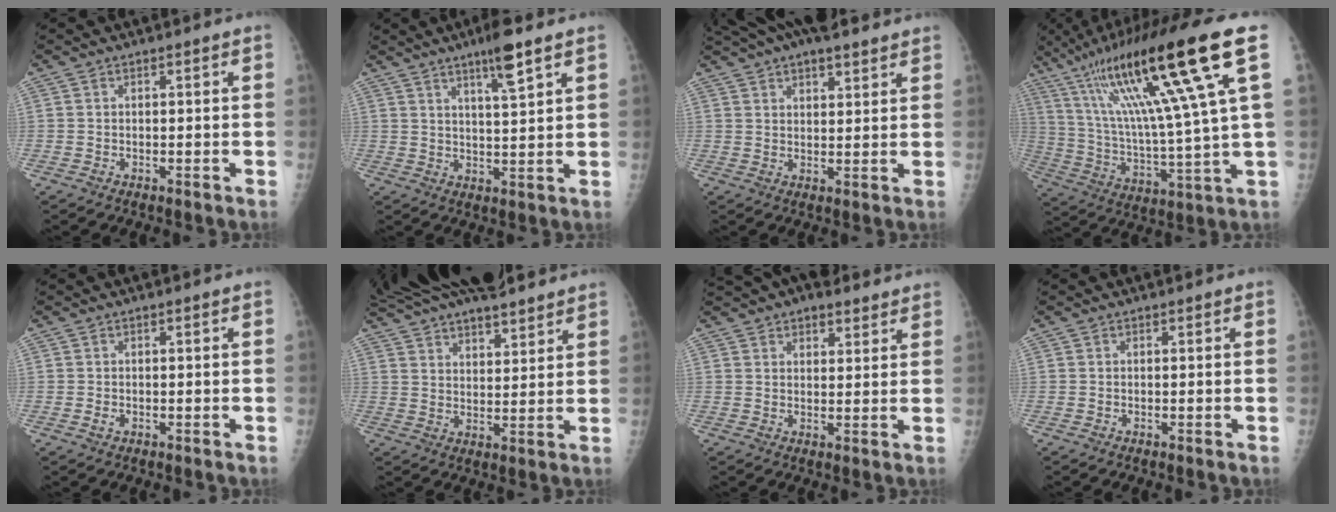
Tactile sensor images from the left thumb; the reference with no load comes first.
{"total": 7.1, "force": [4.4, 0.6, 5.5], "torque": [-0.094, -0.025, 0.076]}
{"total": 14.3, "force": [10.6, 5.3, 8.0], "torque": [-0.116, 0.010, 0.165]}
{"total": 26.1, "force": [11.7, 2.6, 23.1], "torque": [-0.412, -0.014, 0.195]}
{"total": 0.8, "force": [-0.2, 0.5, 0.7], "torque": [-0.011, 0.003, -0.002]}
{"total": 19.9, "force": [16.5, 6.1, 9.4], "torque": [-0.152, -0.010, 0.259]}
{"total": 8.4, "force": [6.1, 4.0, 4.1], "torque": [-0.036, -0.005, 0.097]}
{"total": 0.0}